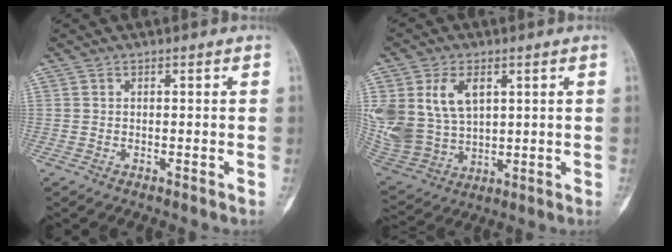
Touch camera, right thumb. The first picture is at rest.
{"total": 16.0, "force": [5.0, 10.9, 10.6], "torque": [-0.226, -0.015, 0.117]}